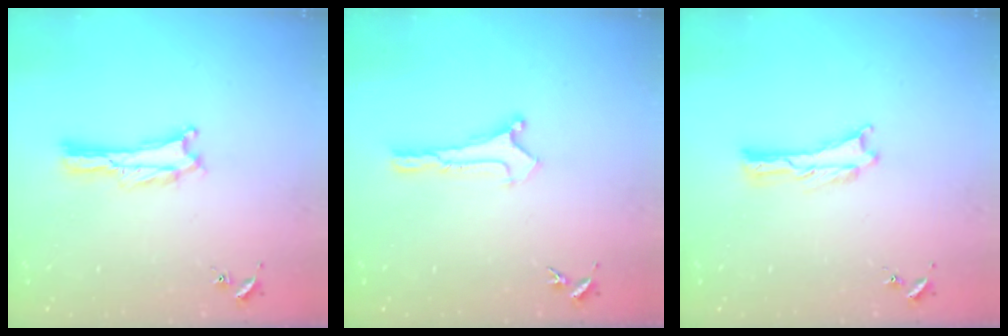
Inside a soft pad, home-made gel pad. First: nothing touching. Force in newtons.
{"total": 0.0}
{"total": 0.0}